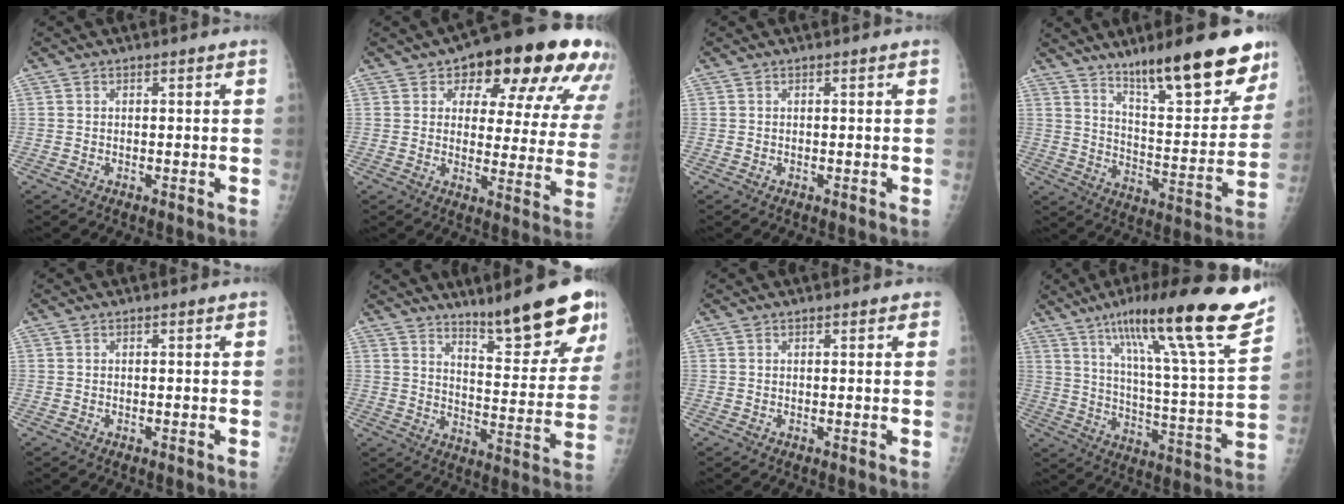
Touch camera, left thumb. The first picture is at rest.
{"total": 22.1, "force": [12.4, 9.8, 15.5], "torque": [-0.161, -0.024, 0.154]}
{"total": 0.0}
{"total": 20.6, "force": [14.4, 4.9, 13.9], "torque": [-0.164, -0.082, 0.227]}
{"total": 0.0}
{"total": 17.2, "force": [12.2, 3.6, 11.6], "torque": [-0.115, -0.084, 0.183]}
{"total": 1.2, "force": [0.8, 0.6, 0.6], "torque": [-0.002, -0.002, 0.006]}
{"total": 26.2, "force": [17.8, 2.5, 19.2], "torque": [-0.278, -0.064, 0.272]}